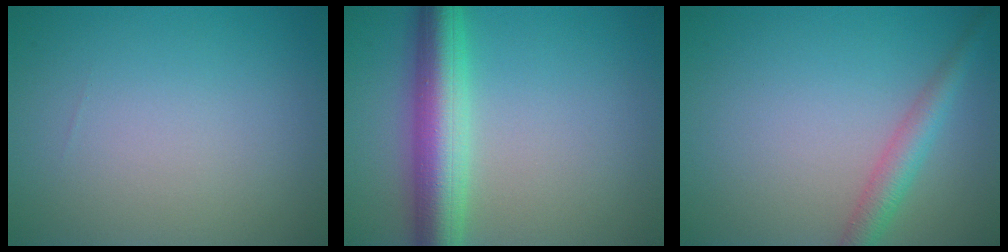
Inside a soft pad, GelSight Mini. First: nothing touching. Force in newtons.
{"total": 6.8, "press": 6.8, "slide": 0.2}
{"total": 2.8, "press": 2.8, "slide": 0.2}